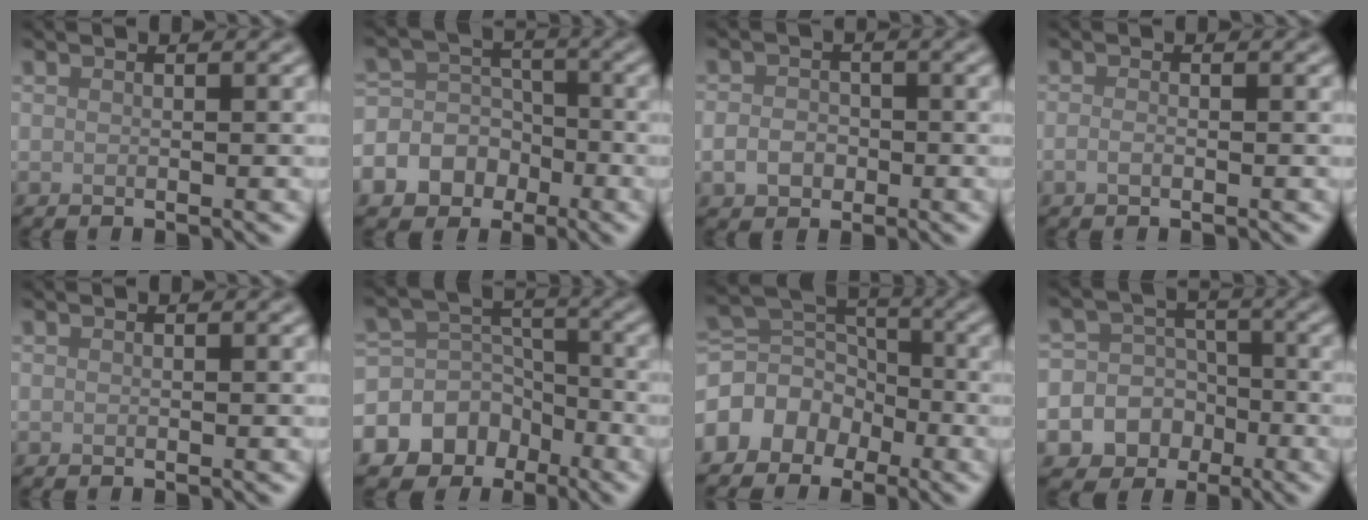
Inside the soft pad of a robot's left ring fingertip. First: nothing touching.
{"total": 8.6, "force": [-3.7, 7.4, 2.4], "torque": [-0.045, 0.002, -0.076]}
{"total": 2.4, "force": [-0.7, 2.0, 1.1], "torque": [-0.017, -0.003, -0.018]}
{"total": 0.8, "force": [-0.4, 0.4, 0.6], "torque": [-0.014, -0.002, -0.008]}
{"total": 0.0}
{"total": 11.3, "force": [-5.8, 9.2, 3.0], "torque": [-0.063, -0.015, -0.103]}
{"total": 5.3, "force": [-3.1, 3.9, 1.8], "torque": [-0.031, 0.009, -0.074]}
{"total": 10.6, "force": [-4.5, 9.5, 1.8], "torque": [-0.044, -0.015, -0.086]}